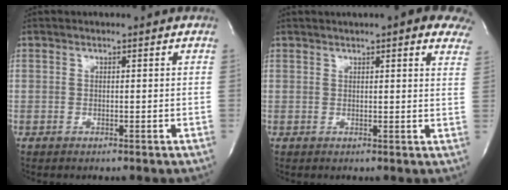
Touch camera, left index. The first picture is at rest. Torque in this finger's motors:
{"motor_torque": [0.18, -0.26, 0.72, 0.11]}